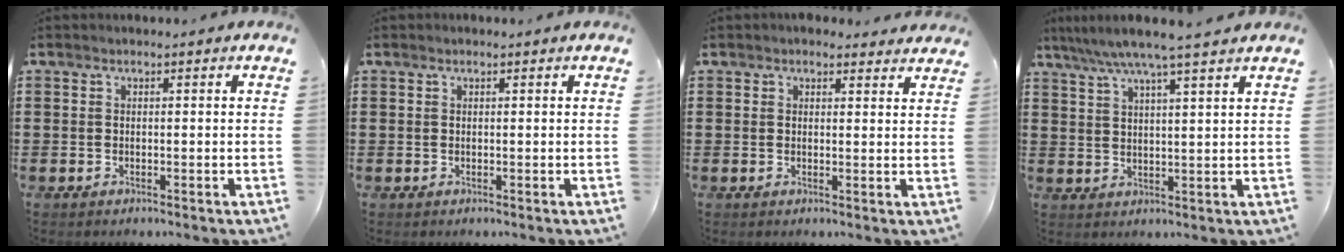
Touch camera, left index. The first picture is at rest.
{"total": 0.0}
{"total": 2.2, "force": [2.1, 0.6, 0.3], "torque": [-0.003, -0.003, 0.038]}
{"total": 5.6, "force": [4.7, -0.7, 3.1], "torque": [-0.074, -0.018, 0.080]}